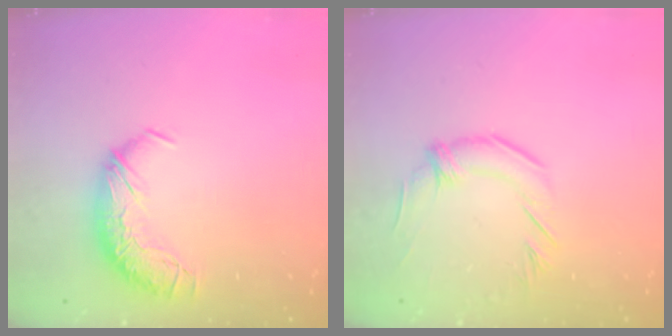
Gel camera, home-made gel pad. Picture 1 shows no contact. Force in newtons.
{"total": 1.3, "press": 1.3, "slide": 0.4}